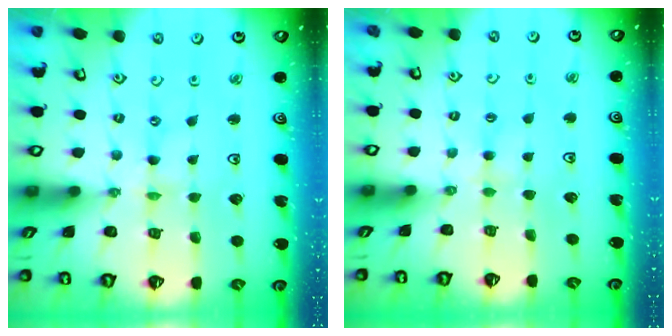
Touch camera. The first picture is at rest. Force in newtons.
{"total": 3.1, "press": 3.0, "slide": 0.5}